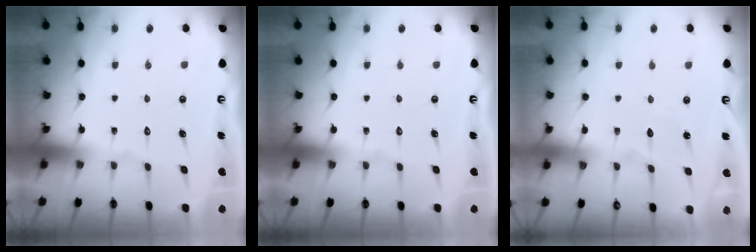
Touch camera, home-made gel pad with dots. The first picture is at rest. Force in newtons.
{"total": 0.0}
{"total": 3.7, "press": 3.7, "slide": 0.0}